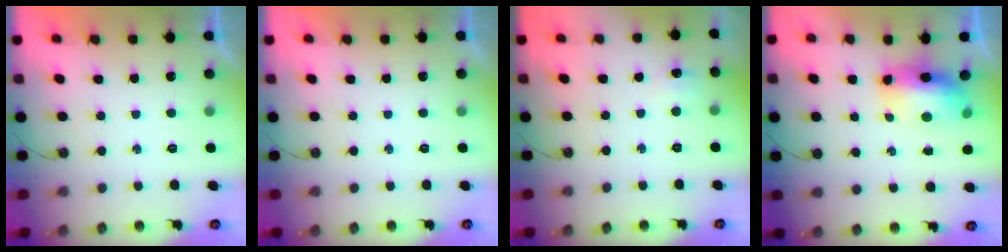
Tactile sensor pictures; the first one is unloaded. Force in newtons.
{"total": 0.0}
{"total": 5.1, "press": 5.1, "slide": 0.7}
{"total": 9.5, "press": 9.3, "slide": 2.0}